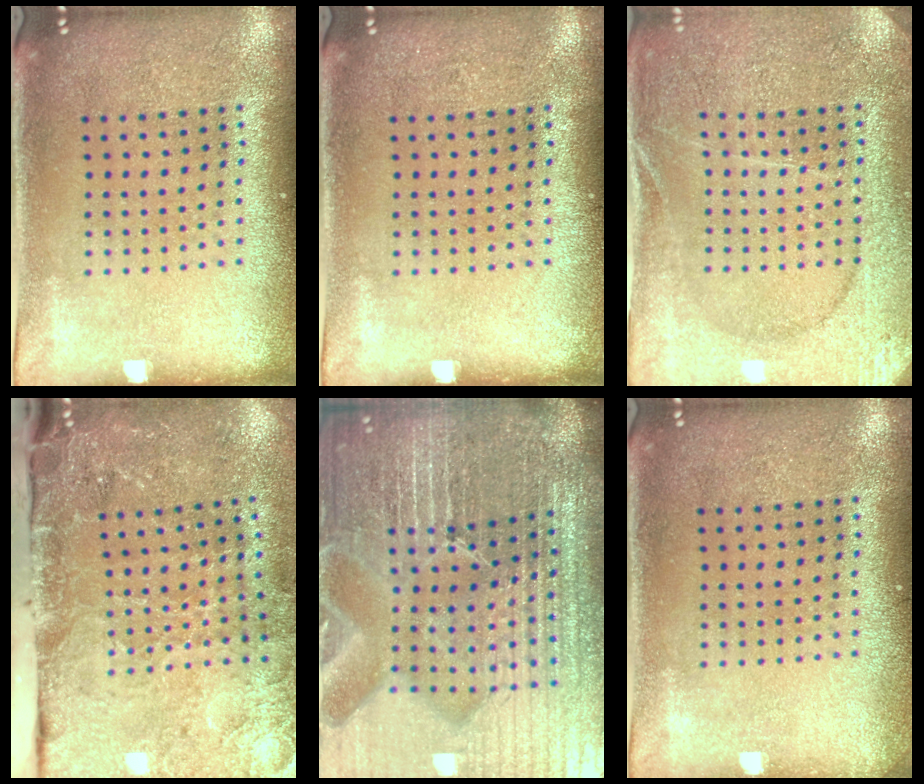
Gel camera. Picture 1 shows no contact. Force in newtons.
{"total": 0.0}
{"total": 3.0, "press": 2.9, "slide": 0.4}
{"total": 3.7, "press": 3.4, "slide": 1.5}
{"total": 7.2, "press": 6.3, "slide": 3.5}
{"total": 0.7, "press": 0.7, "slide": 0.0}